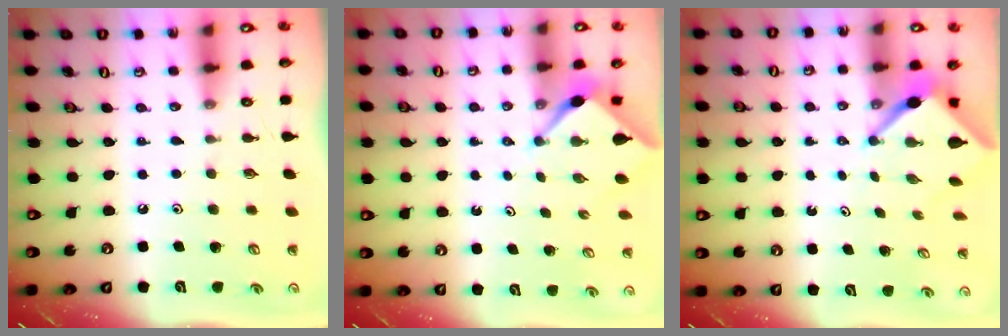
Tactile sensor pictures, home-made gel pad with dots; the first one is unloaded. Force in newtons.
{"total": 2.3, "press": 2.3, "slide": 0.3}
{"total": 3.9, "press": 3.9, "slide": 0.2}